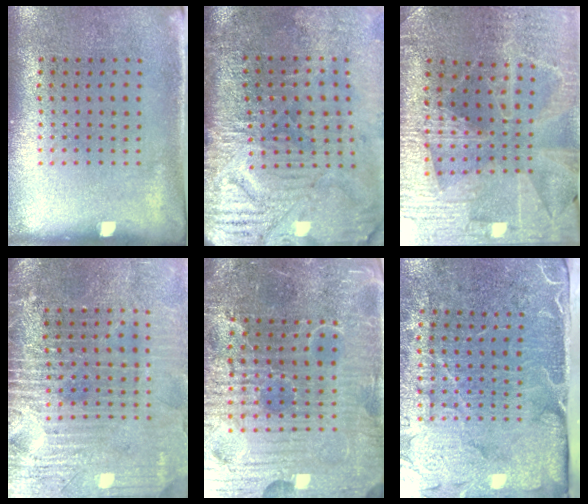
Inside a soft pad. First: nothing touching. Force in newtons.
{"total": 4.8, "press": 3.9, "slide": 2.7}
{"total": 3.2, "press": 3.2, "slide": 0.5}
{"total": 4.3, "press": 3.7, "slide": 2.1}
{"total": 6.8, "press": 6.1, "slide": 3.0}
{"total": 4.9, "press": 4.1, "slide": 2.7}